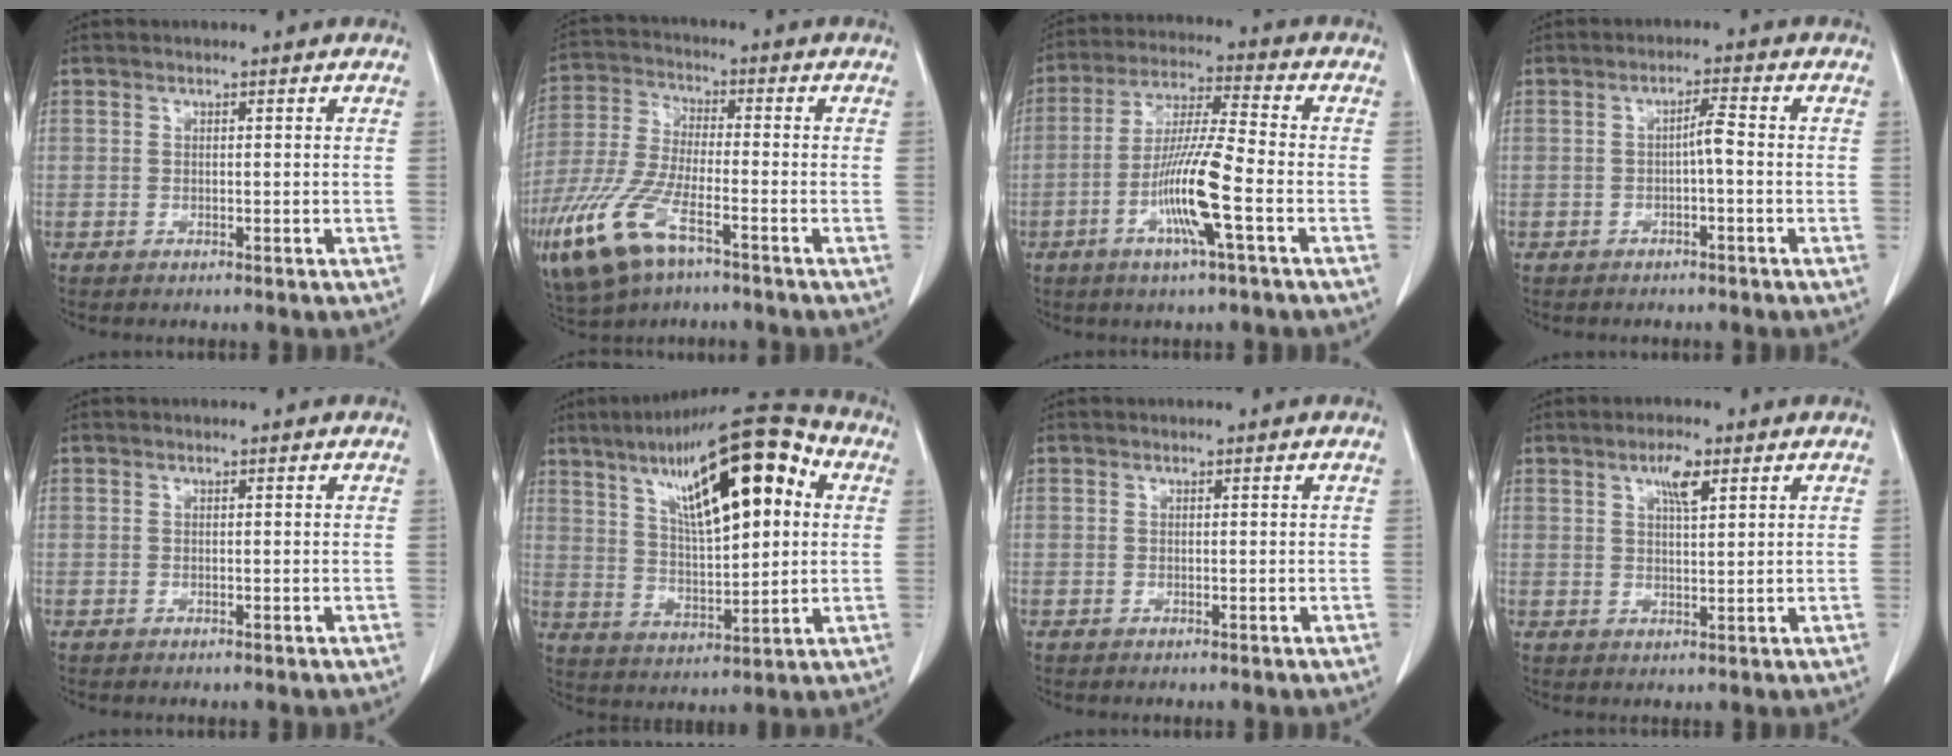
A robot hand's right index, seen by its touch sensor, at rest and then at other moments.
{"total": 13.9, "force": [-7.7, 4.7, 10.6], "torque": [-0.244, -0.020, -0.142]}
{"total": 11.2, "force": [-3.8, -0.1, 10.5], "torque": [-0.206, -0.005, -0.075]}
{"total": 2.4, "force": [-0.6, 0.1, 2.3], "torque": [-0.036, 0.006, -0.010]}
{"total": 0.0}
{"total": 20.2, "force": [7.6, 5.2, 18.0], "torque": [-0.291, 0.037, 0.124]}
{"total": 0.0}
{"total": 3.8, "force": [2.0, 0.8, 3.1], "torque": [-0.058, 0.002, 0.036]}